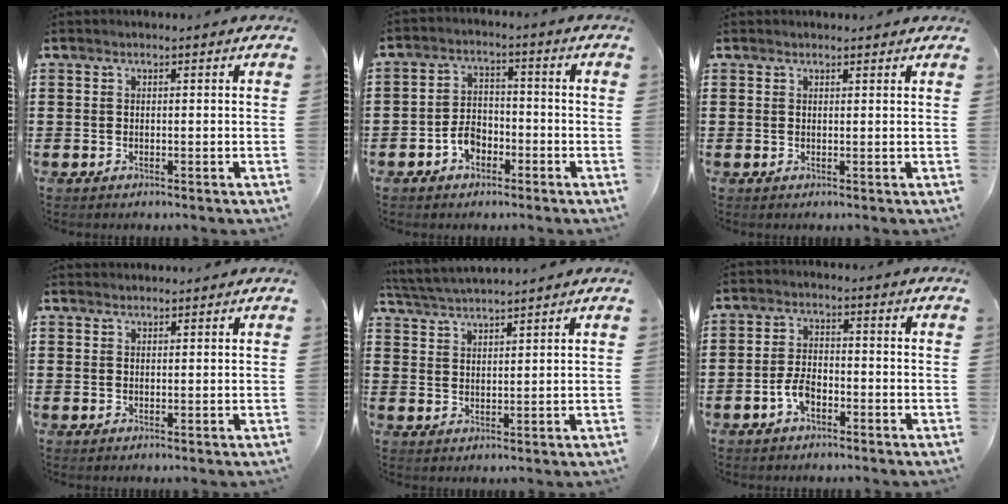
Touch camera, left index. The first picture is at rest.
{"total": 4.2, "force": [-2.3, 2.8, 2.2], "torque": [-0.047, 0.006, -0.047]}
{"total": 0.9, "force": [0.8, 0.1, 0.2], "torque": [-0.004, 0.000, 0.017]}
{"total": 1.3, "force": [1.3, 0.2, 0.1], "torque": [-0.005, 0.001, 0.025]}
{"total": 3.5, "force": [3.4, -0.3, 0.5], "torque": [-0.022, -0.012, 0.061]}
{"total": 3.9, "force": [-1.8, 1.9, 2.9], "torque": [-0.073, -0.002, -0.039]}